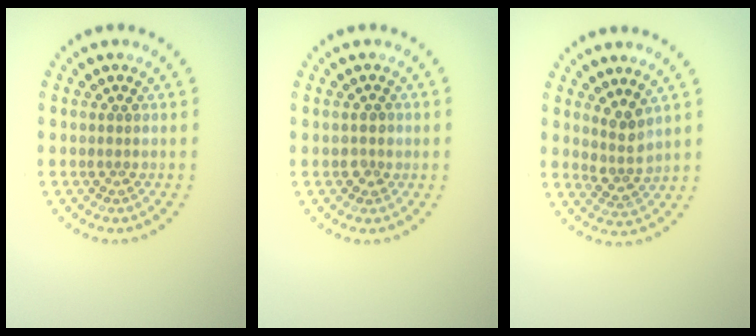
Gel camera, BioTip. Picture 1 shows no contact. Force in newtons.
{"total": 1.3, "press": 1.3, "slide": 0.4}
{"total": 2.2, "press": 1.8, "slide": 1.3}